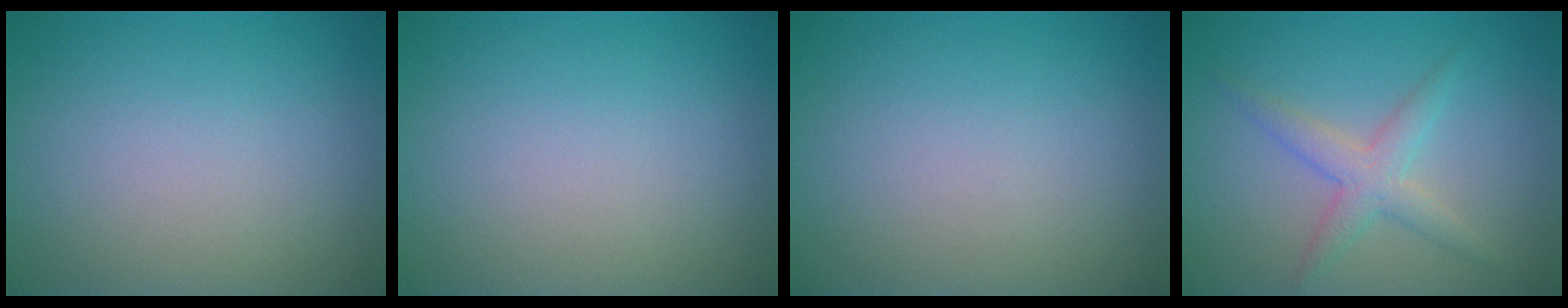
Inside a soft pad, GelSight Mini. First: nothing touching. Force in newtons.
{"total": 0.0}
{"total": 0.0}
{"total": 2.8, "press": 2.8, "slide": 0.0}